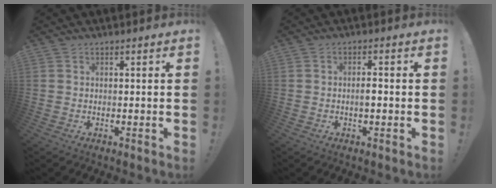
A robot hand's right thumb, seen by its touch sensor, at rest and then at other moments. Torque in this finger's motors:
{"motor_torque": [-0.07, 0.03, -0.14, 0.31, 0.00]}